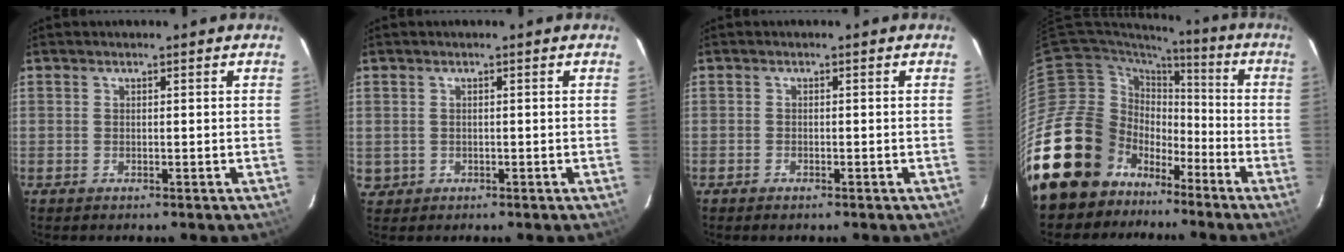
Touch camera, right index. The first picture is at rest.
{"total": 1.9, "force": [-0.1, 1.9, 0.2], "torque": [-0.003, 0.001, 0.004]}
{"total": 0.9, "force": [-0.8, 0.4, 0.3], "torque": [-0.008, -0.001, -0.016]}
{"total": 23.9, "force": [-13.0, 17.4, 10.0], "torque": [-0.234, 0.031, -0.208]}